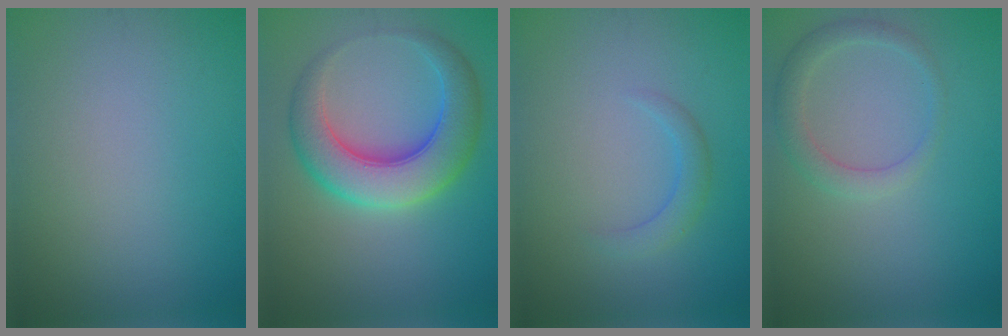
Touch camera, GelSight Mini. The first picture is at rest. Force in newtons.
{"total": 7.5, "press": 7.5, "slide": 0.2}
{"total": 1.8, "press": 1.8, "slide": 0.2}
{"total": 2.4, "press": 2.4, "slide": 0.1}